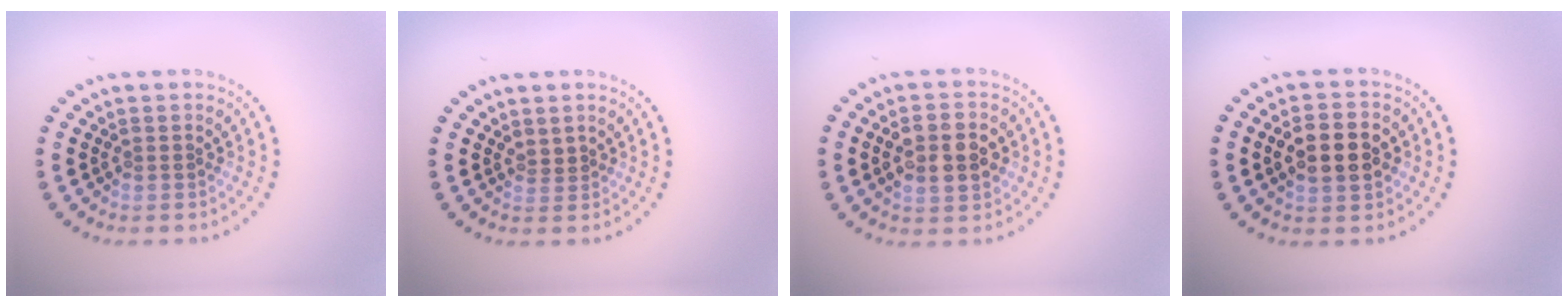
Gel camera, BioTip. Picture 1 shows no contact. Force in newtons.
{"total": 0.6, "press": 0.3, "slide": 0.5}
{"total": 4.3, "press": 4.2, "slide": 0.5}
{"total": 4.5, "press": 4.5, "slide": 0.3}